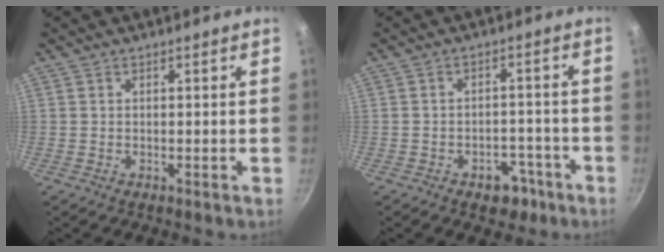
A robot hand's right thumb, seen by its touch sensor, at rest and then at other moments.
{"total": 5.7, "force": [-3.4, 3.7, 2.7], "torque": [-0.016, 0.032, -0.045]}